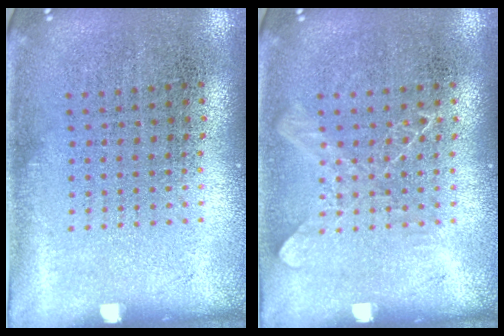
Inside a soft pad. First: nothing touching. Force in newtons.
{"total": 1.1, "press": 1.1, "slide": 0.2}